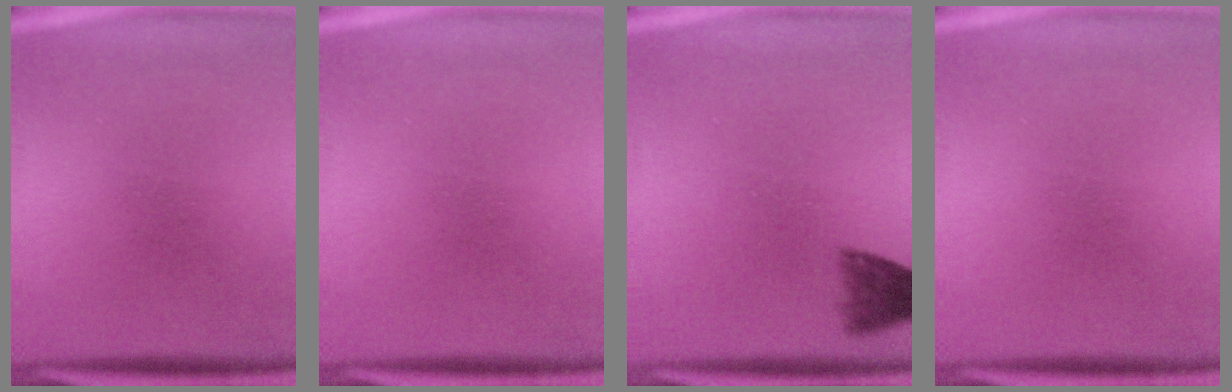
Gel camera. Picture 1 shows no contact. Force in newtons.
{"total": 0.0}
{"total": 3.8}
{"total": 0.0}